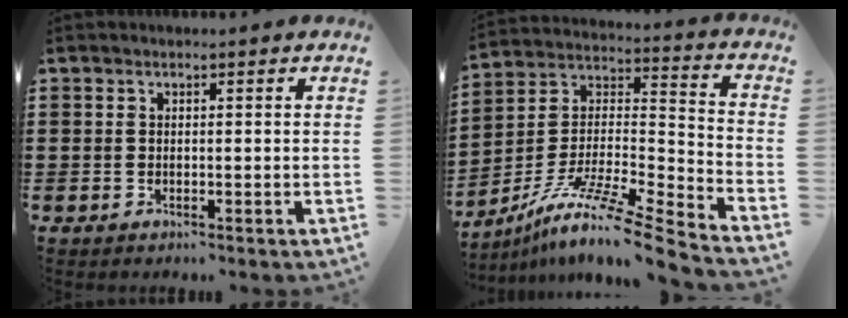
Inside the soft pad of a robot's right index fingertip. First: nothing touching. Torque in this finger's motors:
{"motor_torque": [-1.04, 1.10, -0.98, -0.04]}